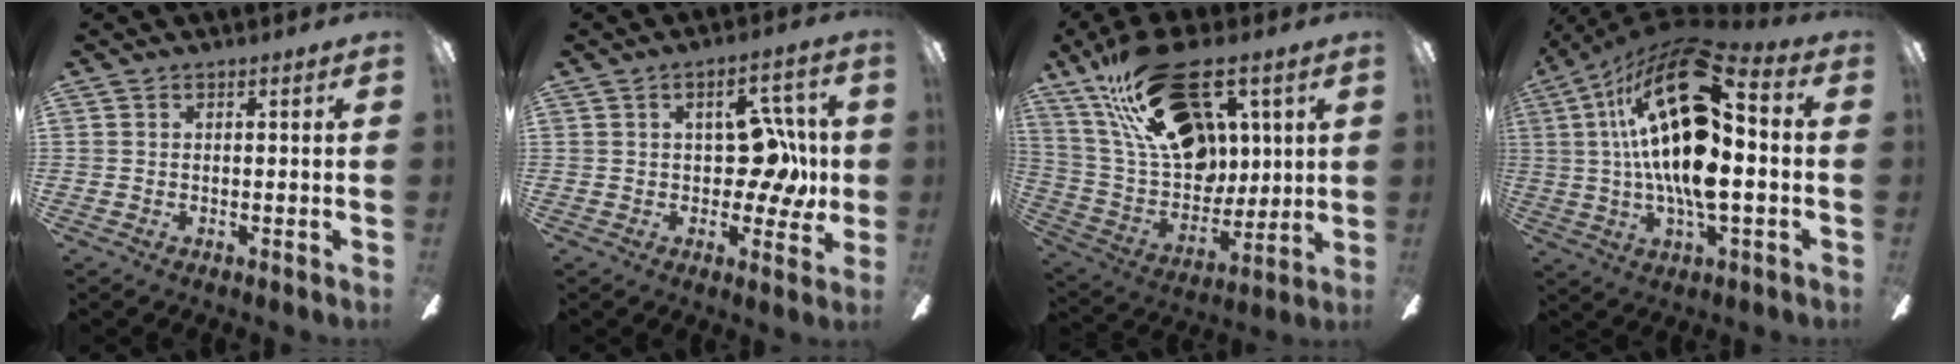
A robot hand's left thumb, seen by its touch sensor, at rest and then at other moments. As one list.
[{"total": 12.7, "force": [1.5, 7.5, 10.1], "torque": [-0.137, 0.010, 0.026]}, {"total": 28.6, "force": [15.3, 15.5, 18.6], "torque": [-0.331, -0.071, 0.271]}, {"total": 24.9, "force": [4.7, 10.2, 22.2], "torque": [-0.403, -0.025, 0.072]}]